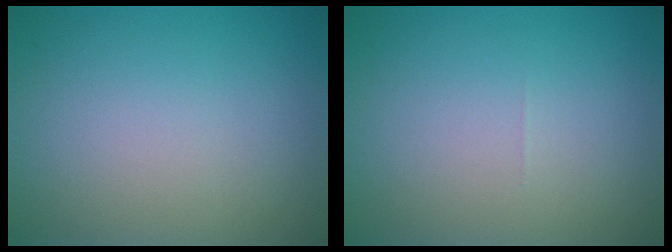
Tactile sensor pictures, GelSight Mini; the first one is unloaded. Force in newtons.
{"total": 0.0}